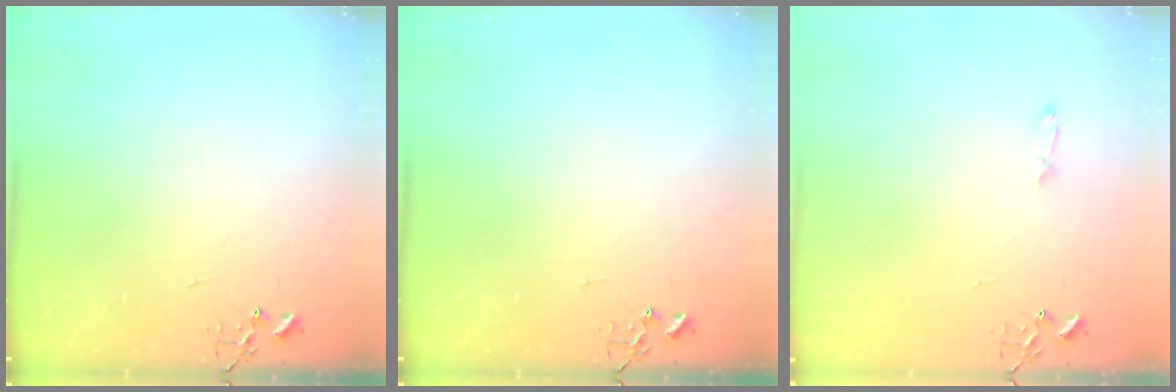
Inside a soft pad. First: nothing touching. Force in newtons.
{"total": 0.0}
{"total": 3.5, "press": 3.5, "slide": 0.4}